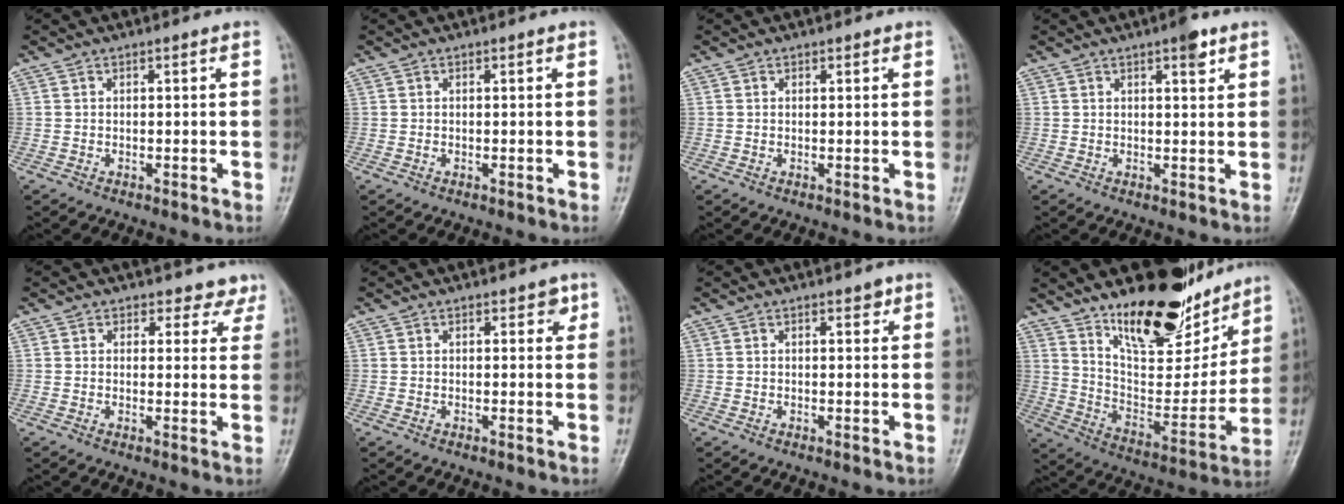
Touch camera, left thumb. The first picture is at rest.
{"total": 0.5, "force": [0.2, 0.4, 0.3], "torque": [0.002, 0.000, 0.000]}
{"total": 1.0, "force": [0.7, 0.6, 0.2], "torque": [0.007, -0.003, 0.005]}
{"total": 3.4, "force": [2.1, 1.1, 2.4], "torque": [-0.025, -0.009, 0.026]}
{"total": 5.0, "force": [4.1, 2.9, -0.3], "torque": [0.044, -0.023, 0.028]}
{"total": 2.9, "force": [1.9, 1.8, 1.4], "torque": [0.009, -0.008, 0.019]}
{"total": 1.5, "force": [1.0, 0.8, 0.8], "torque": [0.001, -0.004, 0.010]}
{"total": 22.1, "force": [15.7, 9.0, 12.8], "torque": [-0.142, -0.095, 0.259]}